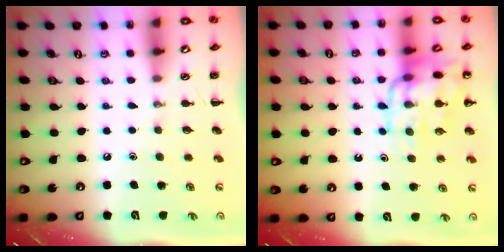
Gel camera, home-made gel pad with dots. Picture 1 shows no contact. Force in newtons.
{"total": 14.5, "press": 14.3, "slide": 2.4}